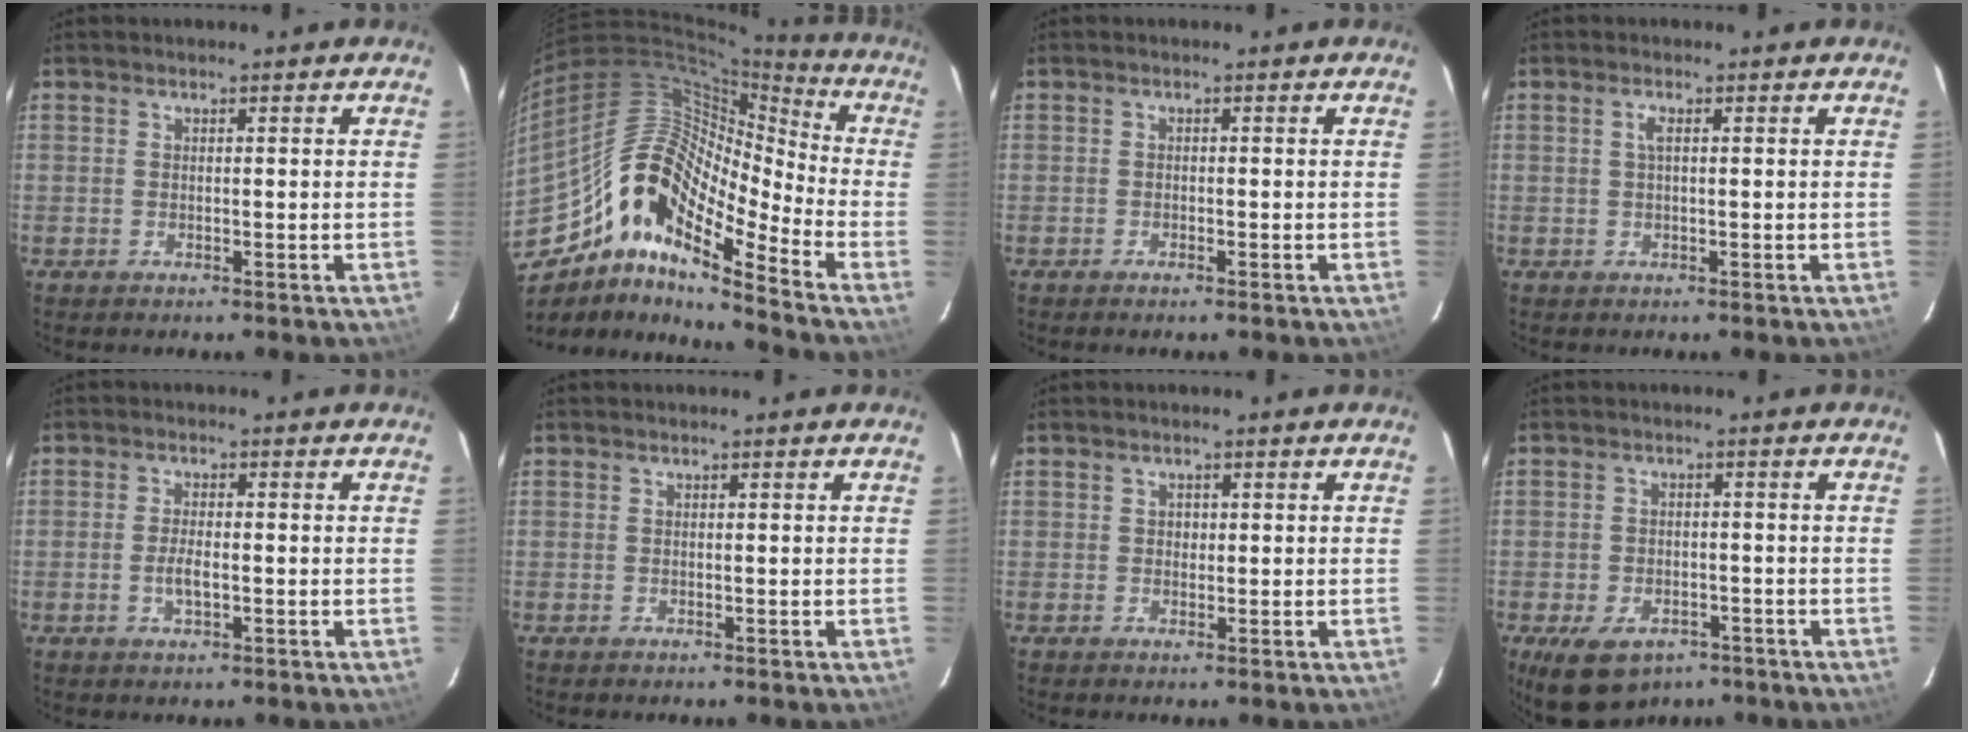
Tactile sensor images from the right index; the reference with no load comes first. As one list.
[{"total": 17.5, "force": [-10.4, 5.2, 13.0], "torque": [-0.212, 0.002, -0.213]}, {"total": 0.7, "force": [-0.6, 0.1, 0.3], "torque": [-0.008, -0.001, -0.012]}, {"total": 1.3, "force": [0.3, 0.2, 1.2], "torque": [-0.025, 0.003, 0.002]}, {"total": 3.0, "force": [-0.9, 1.1, 2.7], "torque": [-0.054, -0.003, -0.016]}, {"total": 0.0}, {"total": 1.0, "force": [0.1, 1.0, 0.1], "torque": [0.003, 0.003, 0.001]}, {"total": 10.2, "force": [-6.3, 6.0, 5.4], "torque": [-0.114, -0.016, -0.088]}]